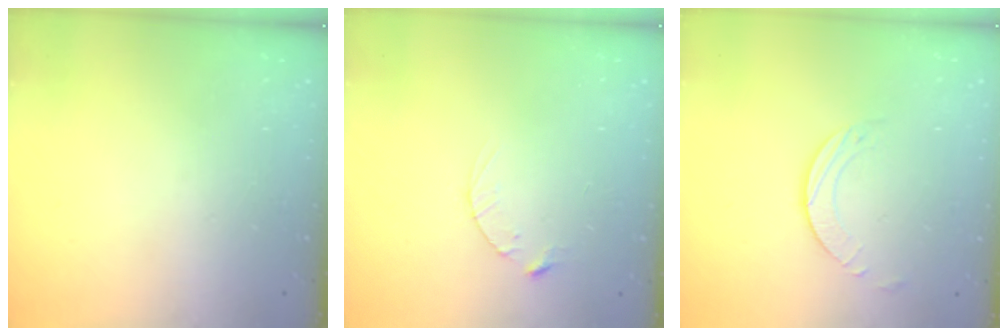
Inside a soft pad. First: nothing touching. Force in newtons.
{"total": 2.5, "press": 2.5, "slide": 0.4}
{"total": 1.9, "press": 1.9, "slide": 0.2}